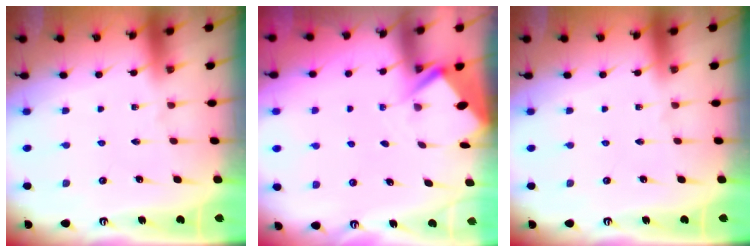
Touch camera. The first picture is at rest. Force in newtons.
{"total": 2.9, "press": 2.9, "slide": 0.4}
{"total": 0.0}